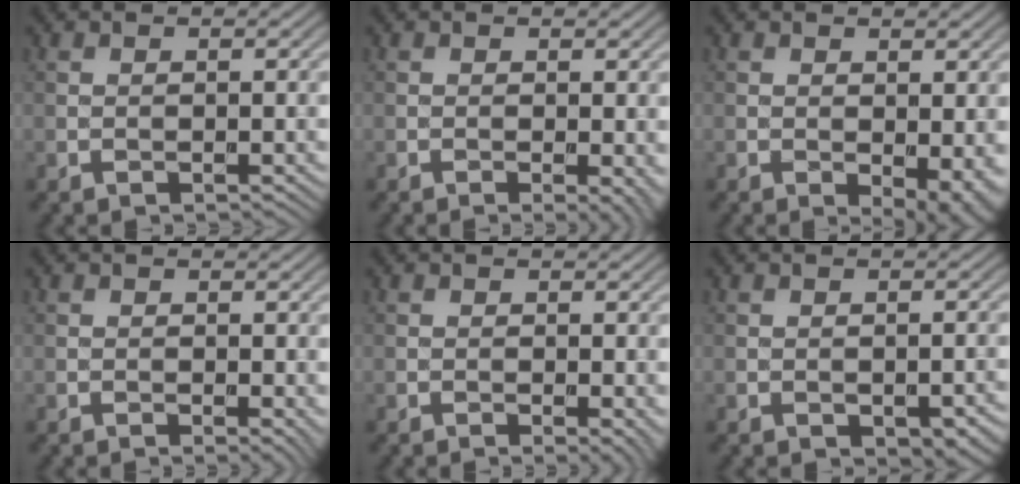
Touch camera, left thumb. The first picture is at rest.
{"total": 2.1, "force": [-0.5, 0.4, 2.1], "torque": [-0.028, -0.006, -0.008]}
{"total": 3.9, "force": [-0.7, 1.7, 3.5], "torque": [-0.044, -0.010, -0.006]}
{"total": 1.1, "force": [-0.1, 0.4, 1.1], "torque": [-0.012, -0.007, -0.003]}
{"total": 1.5, "force": [-0.3, 0.3, 1.4], "torque": [-0.017, -0.006, -0.005]}
{"total": 3.3, "force": [-1.4, 1.7, 2.4], "torque": [-0.031, -0.007, -0.012]}